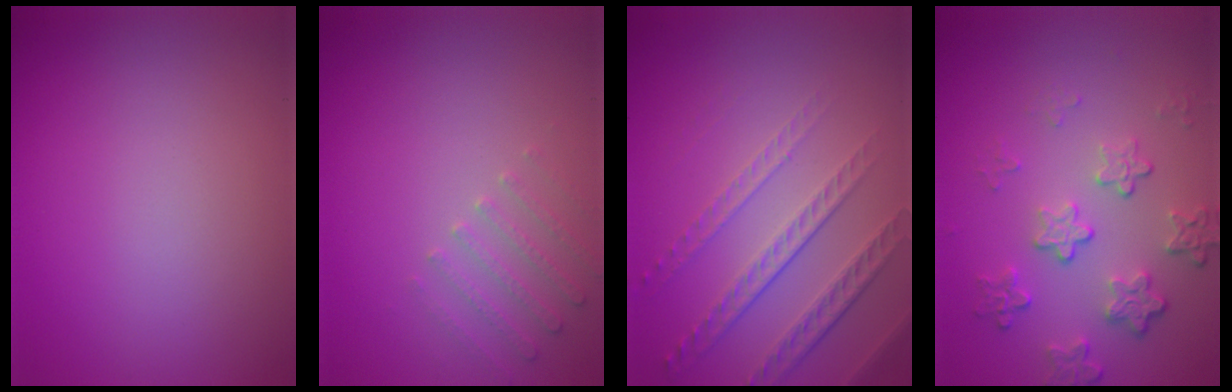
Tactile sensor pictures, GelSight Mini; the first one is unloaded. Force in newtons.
{"total": 1.9, "press": 1.8, "slide": 0.6}
{"total": 4.9, "press": 3.2, "slide": 3.7}
{"total": 4.0, "press": 3.0, "slide": 2.8}